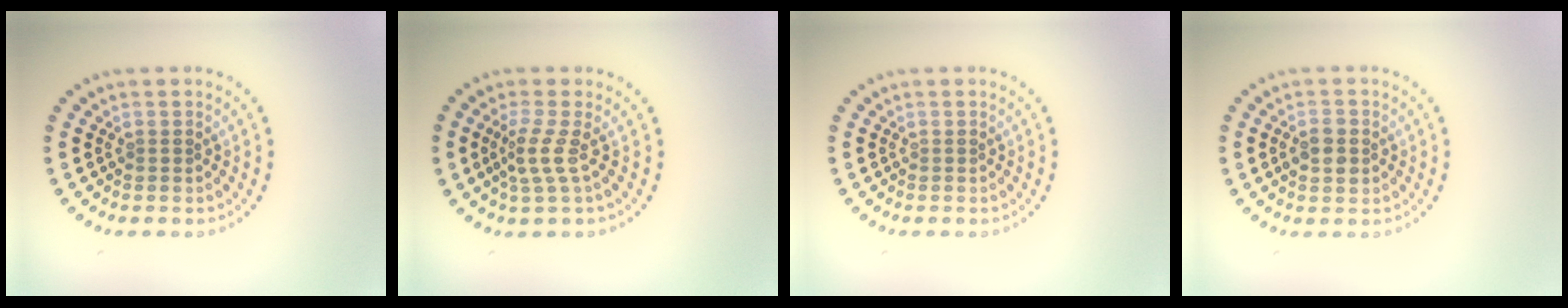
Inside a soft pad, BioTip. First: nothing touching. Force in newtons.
{"total": 2.4, "press": 1.6, "slide": 1.8}
{"total": 0.0}
{"total": 2.7, "press": 2.7, "slide": 0.1}